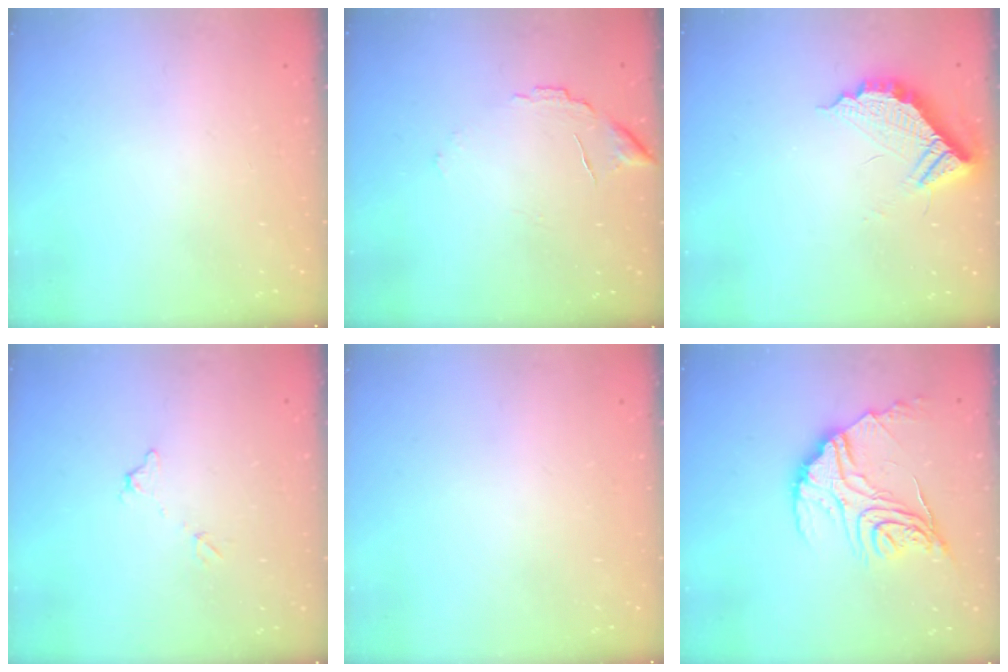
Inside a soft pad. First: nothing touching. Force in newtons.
{"total": 9.5, "press": 9.5, "slide": 0.6}
{"total": 11.1, "press": 11.1, "slide": 0.4}
{"total": 5.5, "press": 5.5, "slide": 0.3}
{"total": 0.0}
{"total": 17.5, "press": 17.5, "slide": 1.4}